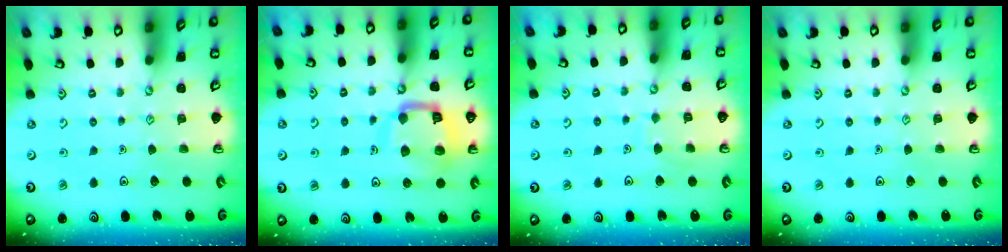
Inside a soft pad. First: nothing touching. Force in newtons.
{"total": 14.5, "press": 14.4, "slide": 1.5}
{"total": 5.2, "press": 5.1, "slide": 0.4}
{"total": 0.0}